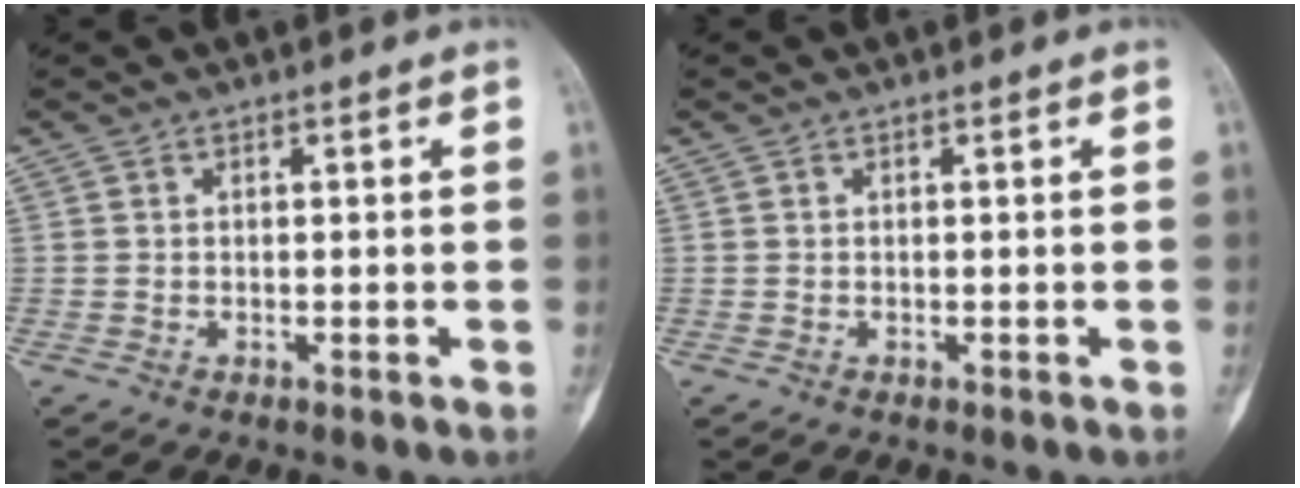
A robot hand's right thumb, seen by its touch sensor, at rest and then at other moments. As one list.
[{"total": 0.0}]